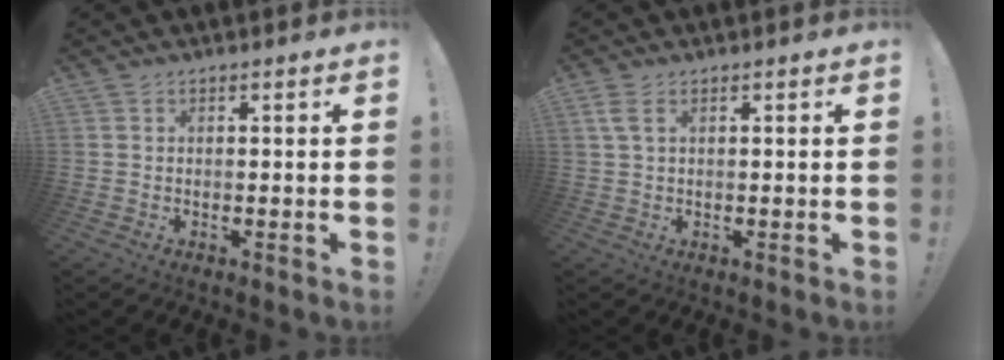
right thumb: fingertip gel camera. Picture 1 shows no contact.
{"total": 3.1, "force": [1.3, 1.2, 2.6], "torque": [-0.050, 0.002, 0.024]}